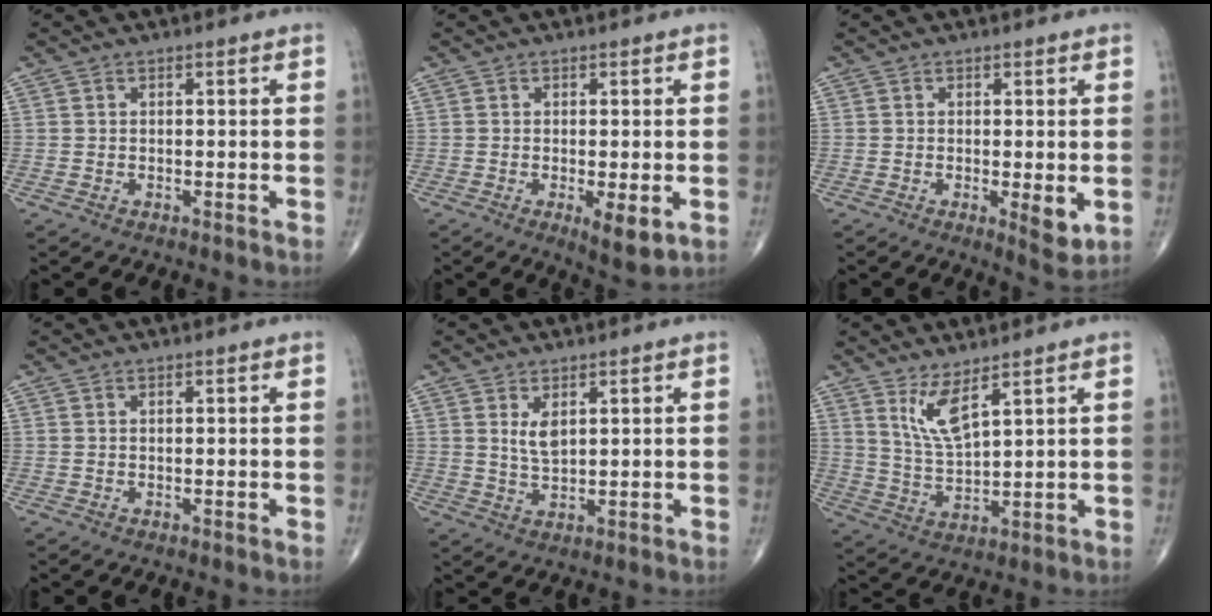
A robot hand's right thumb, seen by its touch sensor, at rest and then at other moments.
{"total": 5.3, "force": [-1.4, 1.5, 4.8], "torque": [-0.075, -0.016, -0.021]}
{"total": 4.2, "force": [-0.7, 1.2, 4.0], "torque": [-0.058, -0.014, -0.011]}
{"total": 0.0}
{"total": 3.6, "force": [1.5, 1.6, 2.8], "torque": [-0.048, -0.015, 0.034]}
{"total": 6.3, "force": [4.0, 1.3, 4.7], "torque": [-0.096, -0.043, 0.088]}